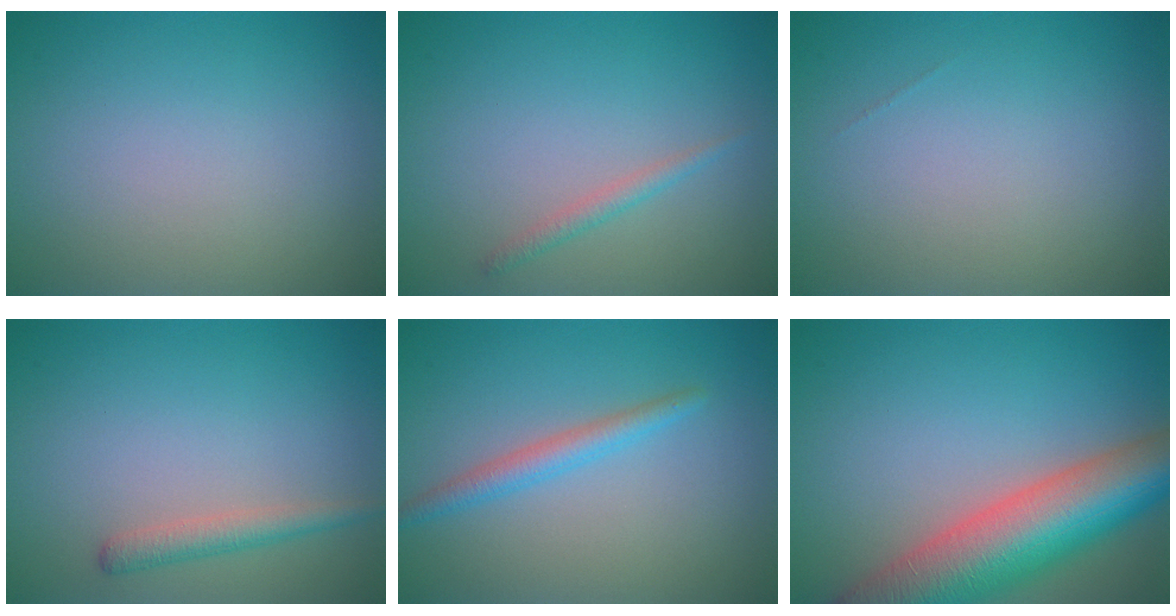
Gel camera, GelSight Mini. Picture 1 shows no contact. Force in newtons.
{"total": 1.2, "press": 1.1, "slide": 0.0}
{"total": 0.0}
{"total": 1.9, "press": 1.9, "slide": 0.1}
{"total": 2.2, "press": 2.2, "slide": 0.0}
{"total": 11.6, "press": 11.6, "slide": 0.4}